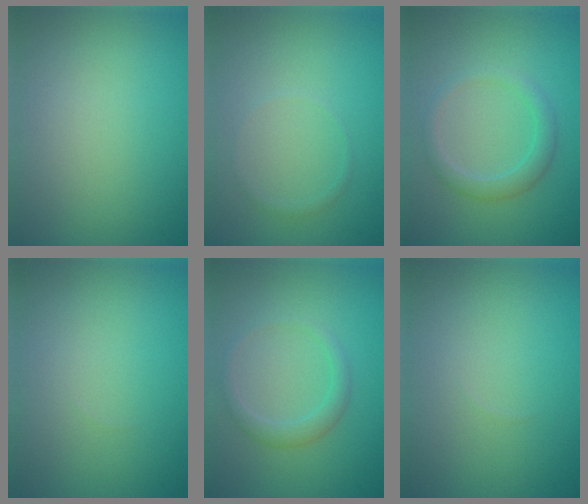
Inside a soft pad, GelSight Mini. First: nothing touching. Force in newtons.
{"total": 0.6, "press": 0.6, "slide": 0.1}
{"total": 2.2, "press": 2.2, "slide": 0.0}
{"total": 0.0}
{"total": 1.8, "press": 1.8, "slide": 0.0}
{"total": 0.0}